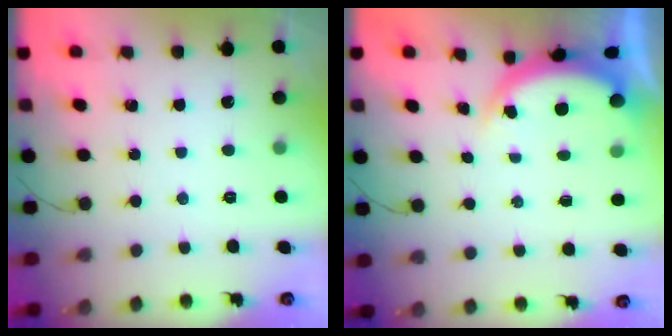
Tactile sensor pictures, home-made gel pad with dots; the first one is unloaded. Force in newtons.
{"total": 4.5, "press": 4.5, "slide": 0.4}